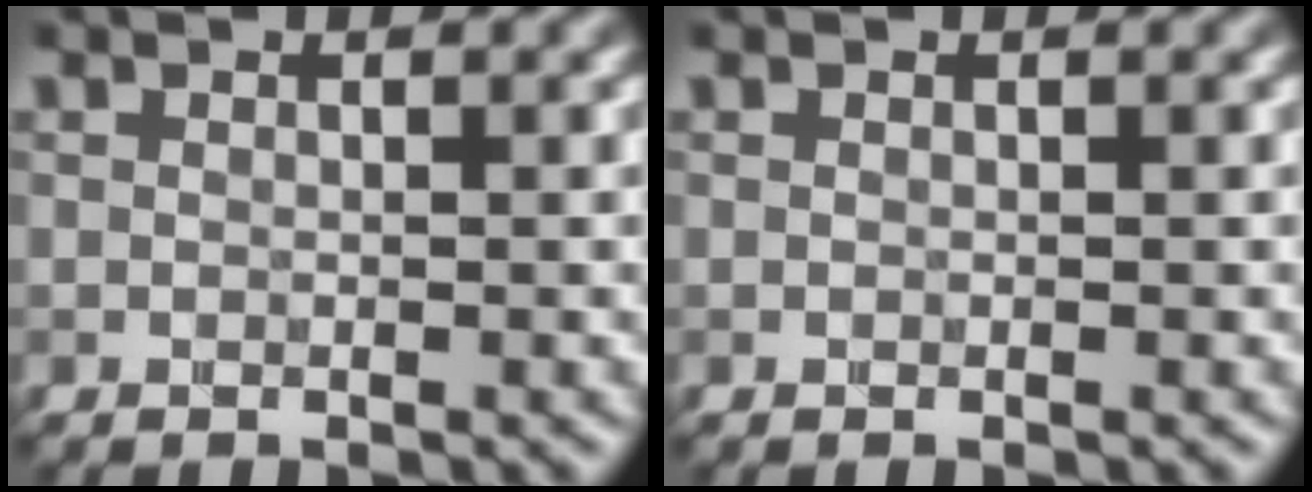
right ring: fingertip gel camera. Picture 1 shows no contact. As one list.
[{"total": 0.0}]